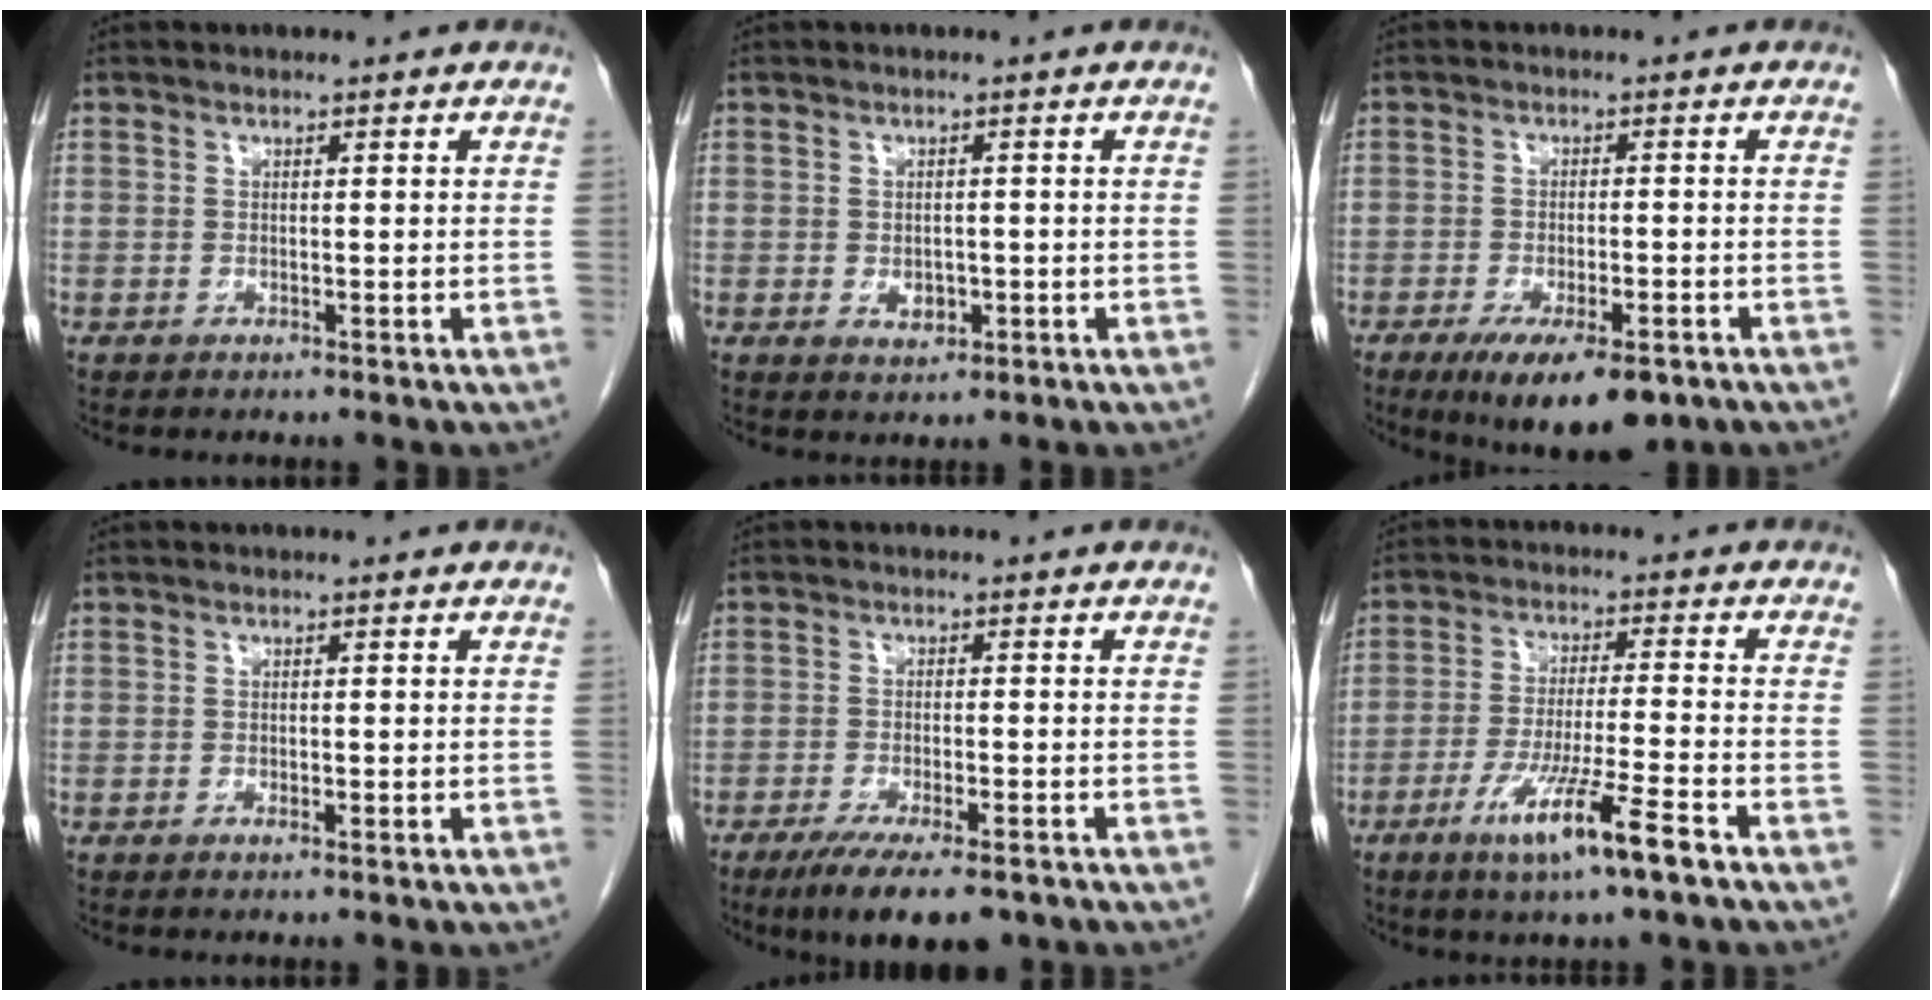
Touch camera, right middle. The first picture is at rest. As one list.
[{"total": 2.3, "force": [-0.6, 1.6, 1.5], "torque": [-0.023, 0.002, -0.002]}, {"total": 10.6, "force": [-6.9, 3.2, 7.5], "torque": [-0.117, -0.016, -0.103]}, {"total": 0.7, "force": [-0.3, 0.2, 0.6], "torque": [-0.013, 0.000, -0.004]}, {"total": 9.9, "force": [-7.1, 2.2, 6.6], "torque": [-0.100, -0.018, -0.109]}, {"total": 9.9, "force": [-5.6, -0.4, 8.1], "torque": [-0.151, -0.023, -0.100]}]